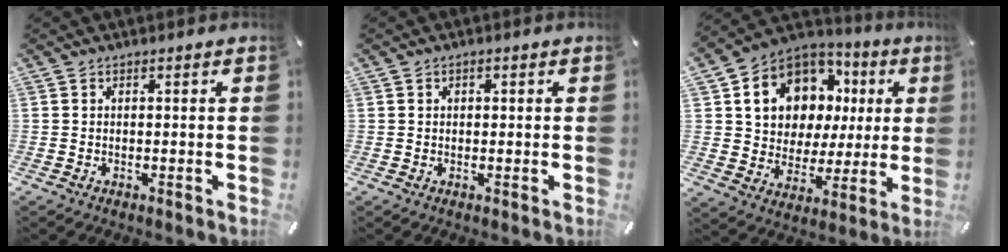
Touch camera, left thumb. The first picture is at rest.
{"total": 0.8, "force": [0.1, 0.7, 0.4], "torque": [-0.007, 0.006, 0.000]}
{"total": 12.5, "force": [4.8, 10.6, 4.7], "torque": [-0.096, -0.035, 0.100]}